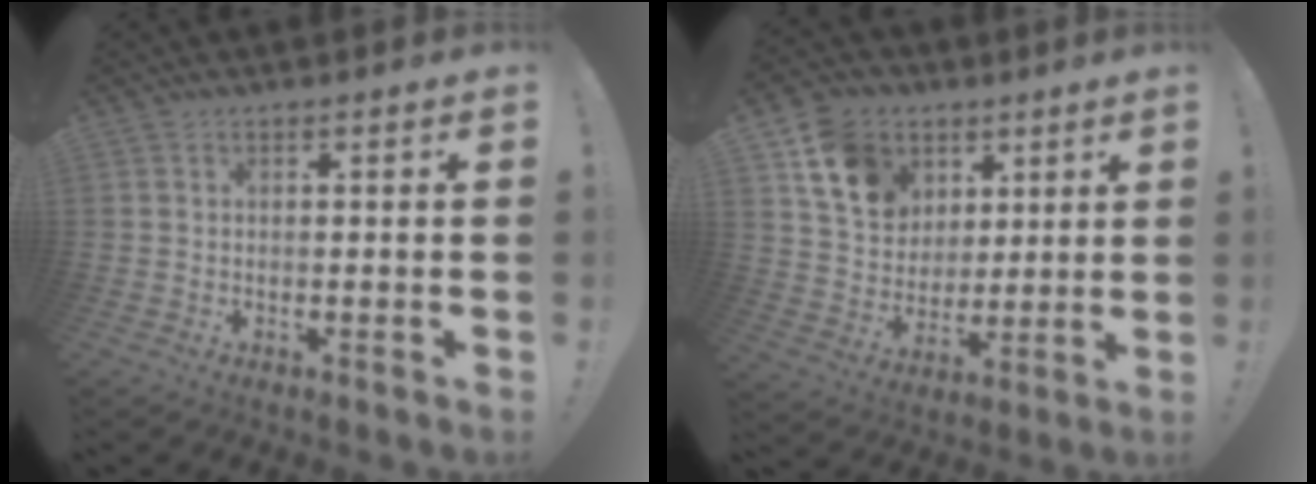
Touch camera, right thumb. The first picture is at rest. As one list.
[{"total": 14.4, "force": [7.0, 11.3, 5.4], "torque": [-0.085, -0.026, 0.143]}]